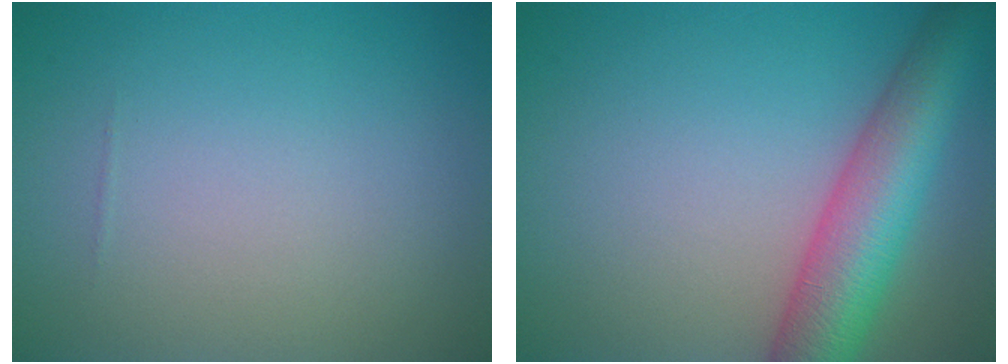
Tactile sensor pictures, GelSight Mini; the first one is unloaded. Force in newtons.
{"total": 7.8, "press": 7.8, "slide": 0.4}